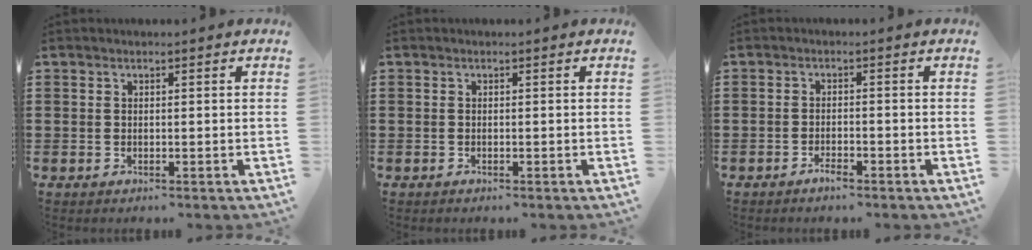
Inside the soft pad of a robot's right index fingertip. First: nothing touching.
{"total": 0.0}
{"total": 1.8, "force": [-1.4, 0.3, 1.1], "torque": [-0.021, -0.003, -0.025]}